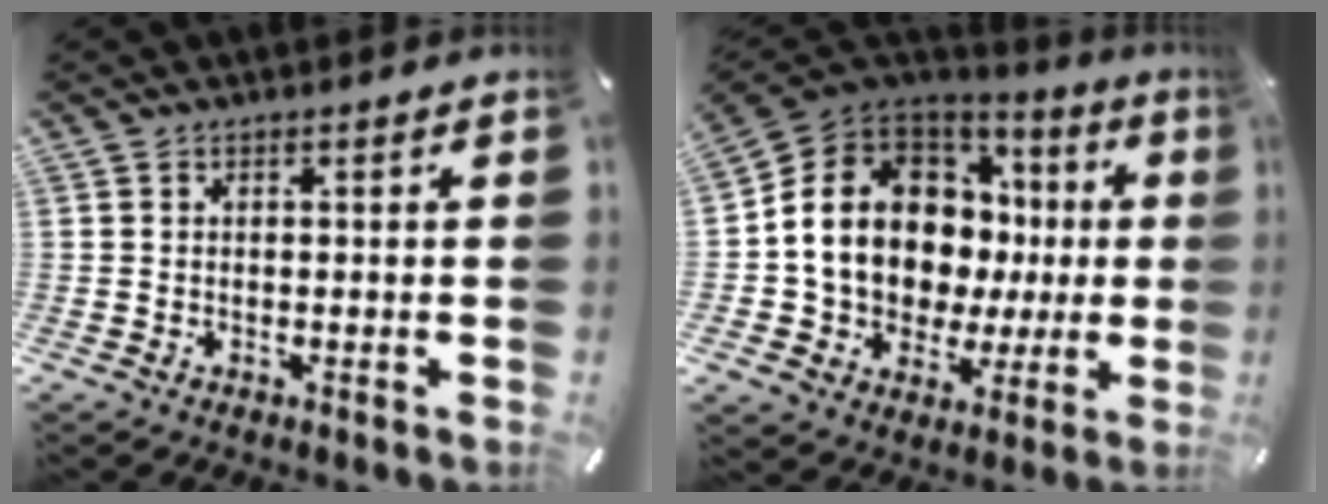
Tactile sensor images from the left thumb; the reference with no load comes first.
{"total": 15.4, "force": [1.9, 12.8, 8.4], "torque": [-0.159, -0.028, 0.048]}